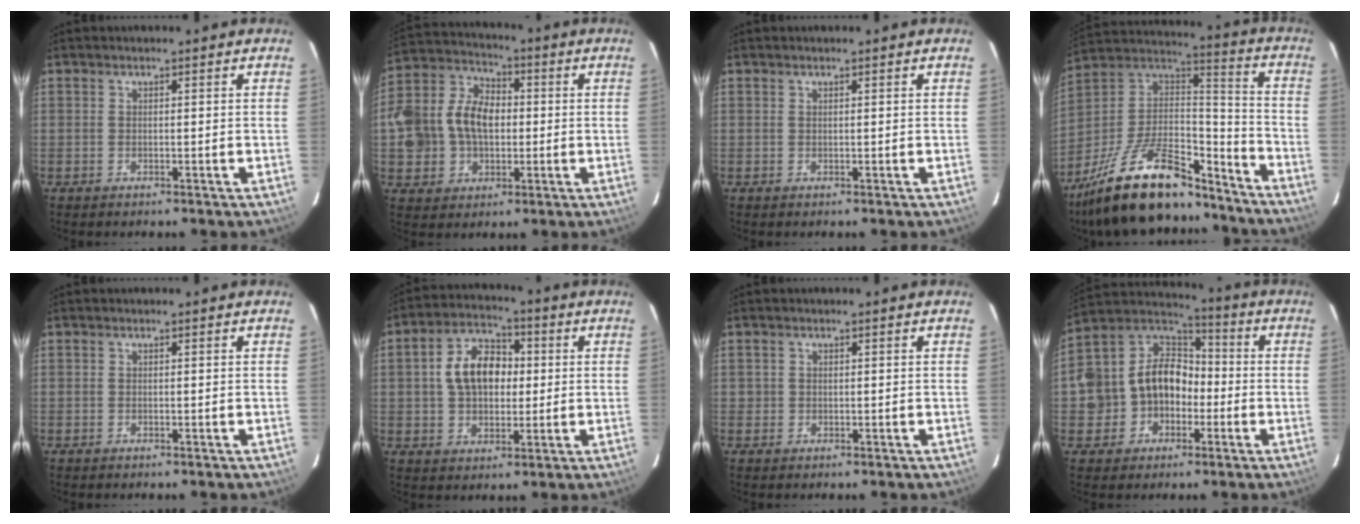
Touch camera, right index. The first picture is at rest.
{"total": 13.9, "force": [-0.4, 10.9, 8.6], "torque": [-0.201, 0.033, -0.004]}
{"total": 0.0}
{"total": 25.8, "force": [-18.6, 9.2, 15.3], "torque": [-0.292, -0.001, -0.304]}
{"total": 0.0}
{"total": 10.7, "force": [1.2, 7.3, 7.8], "torque": [-0.145, 0.030, 0.021]}
{"total": 0.8, "force": [0.0, 0.8, 0.1], "torque": [0.002, 0.001, -0.001]}
{"total": 13.6, "force": [-3.1, 11.9, 5.9], "torque": [-0.152, 0.049, -0.045]}